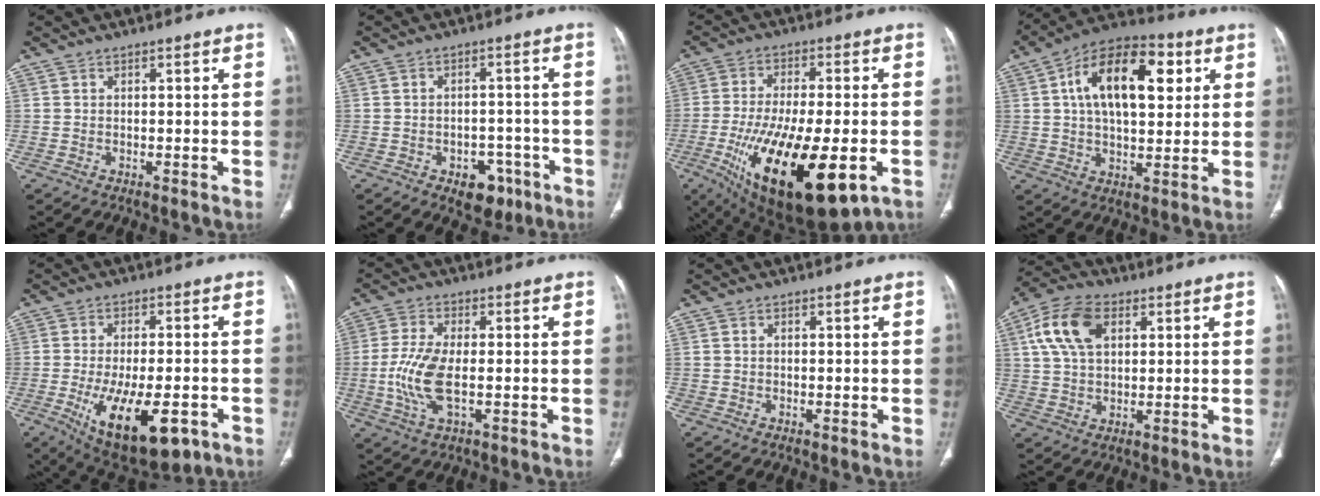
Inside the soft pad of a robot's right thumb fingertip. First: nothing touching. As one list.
[{"total": 7.2, "force": [-3.9, 4.8, 3.8], "torque": [-0.019, 0.029, -0.046]}, {"total": 25.1, "force": [-8.4, 9.6, 21.6], "torque": [-0.382, -0.023, -0.116]}, {"total": 18.6, "force": [5.2, 9.9, 14.9], "torque": [-0.213, 0.011, 0.079]}, {"total": 17.5, "force": [-7.3, 7.4, 14.0], "torque": [-0.226, 0.001, -0.092]}, {"total": 8.8, "force": [-1.2, 3.6, 8.0], "torque": [-0.188, -0.002, -0.024]}, {"total": 0.0}, {"total": 11.2, "force": [3.7, 6.8, 8.0], "torque": [-0.151, 0.009, 0.066]}]